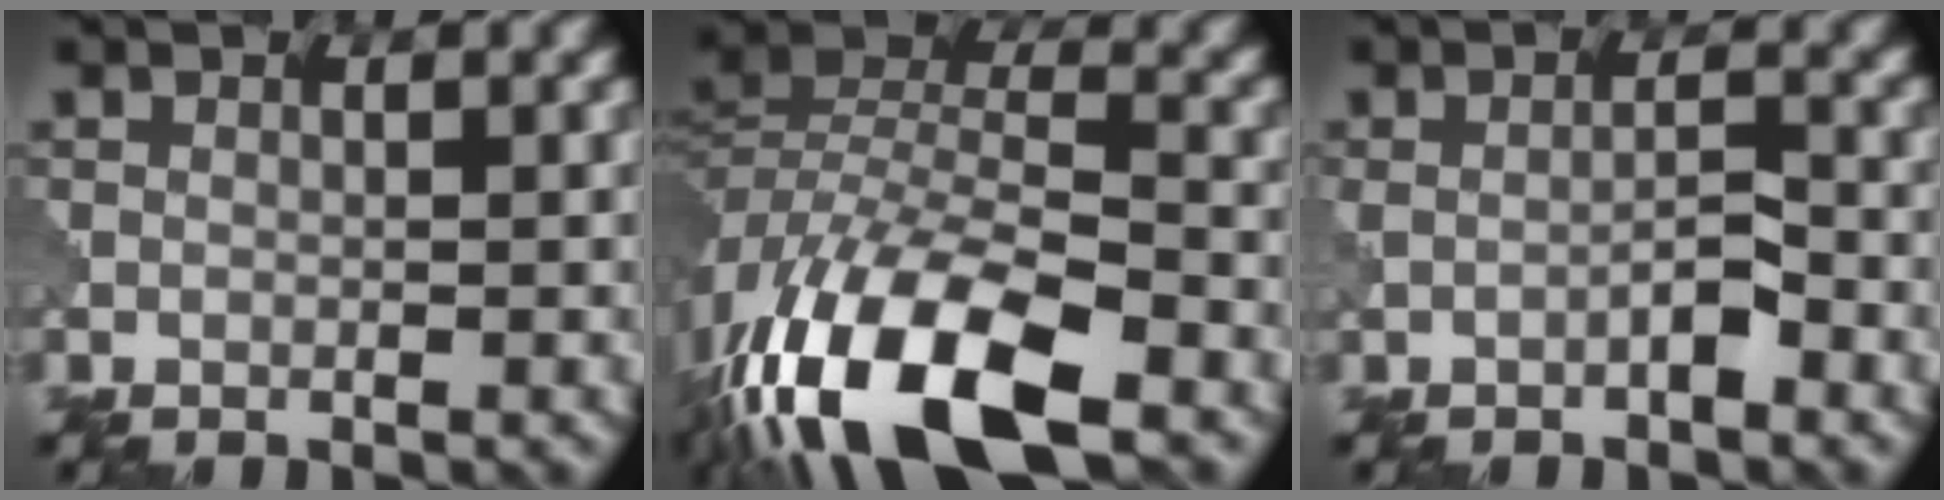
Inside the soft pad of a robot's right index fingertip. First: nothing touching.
{"total": 15.1, "force": [-9.3, 5.2, 10.8], "torque": [-0.223, -0.004, -0.171]}
{"total": 1.8, "force": [-1.0, 0.1, 1.4], "torque": [-0.034, 0.008, -0.016]}